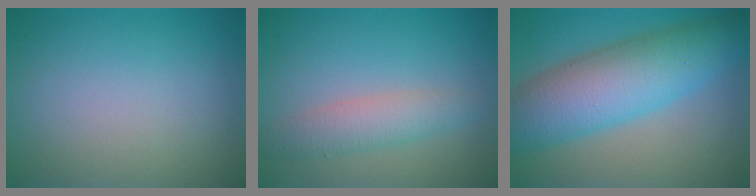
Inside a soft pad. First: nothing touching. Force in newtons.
{"total": 2.9, "press": 2.9, "slide": 0.1}
{"total": 9.2, "press": 9.2, "slide": 0.3}